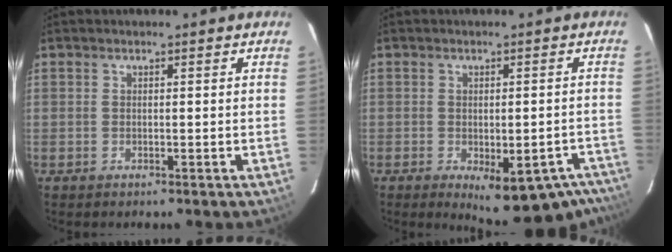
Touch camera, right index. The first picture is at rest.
{"total": 14.6, "force": [-10.3, 5.8, 8.5], "torque": [-0.097, 0.000, -0.110]}